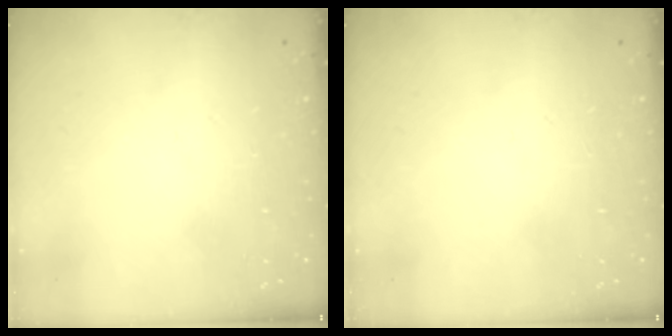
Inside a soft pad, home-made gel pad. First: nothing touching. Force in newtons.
{"total": 0.0}